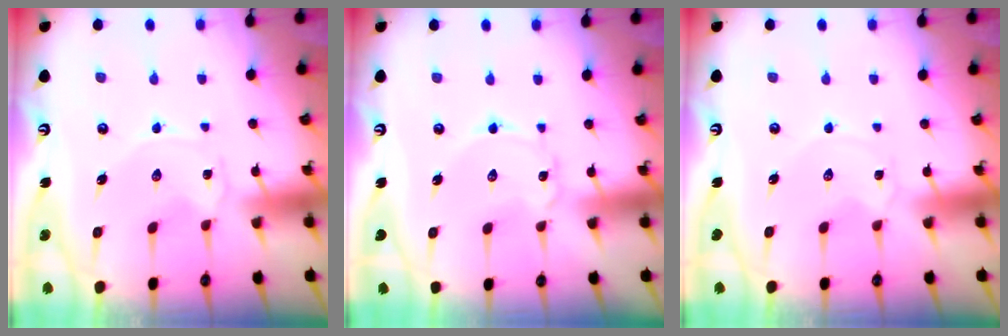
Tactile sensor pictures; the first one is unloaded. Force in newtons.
{"total": 2.1, "press": 2.1, "slide": 0.1}
{"total": 1.8, "press": 1.8, "slide": 0.3}